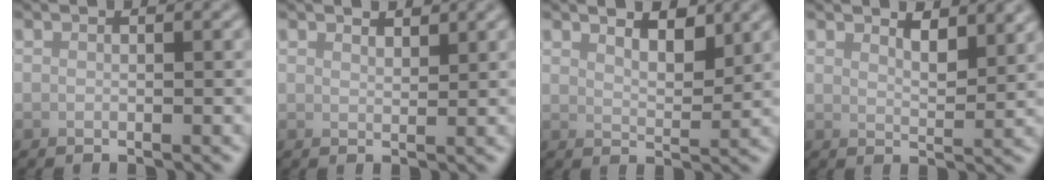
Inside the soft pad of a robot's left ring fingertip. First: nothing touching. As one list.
[{"total": 1.4, "force": [1.3, 0.4, 0.4], "torque": [-0.007, 0.001, 0.024]}, {"total": 2.9, "force": [2.3, 0.9, 1.6], "torque": [-0.029, -0.003, 0.036]}, {"total": 2.6, "force": [2.0, 0.7, 1.5], "torque": [-0.024, -0.007, 0.033]}]